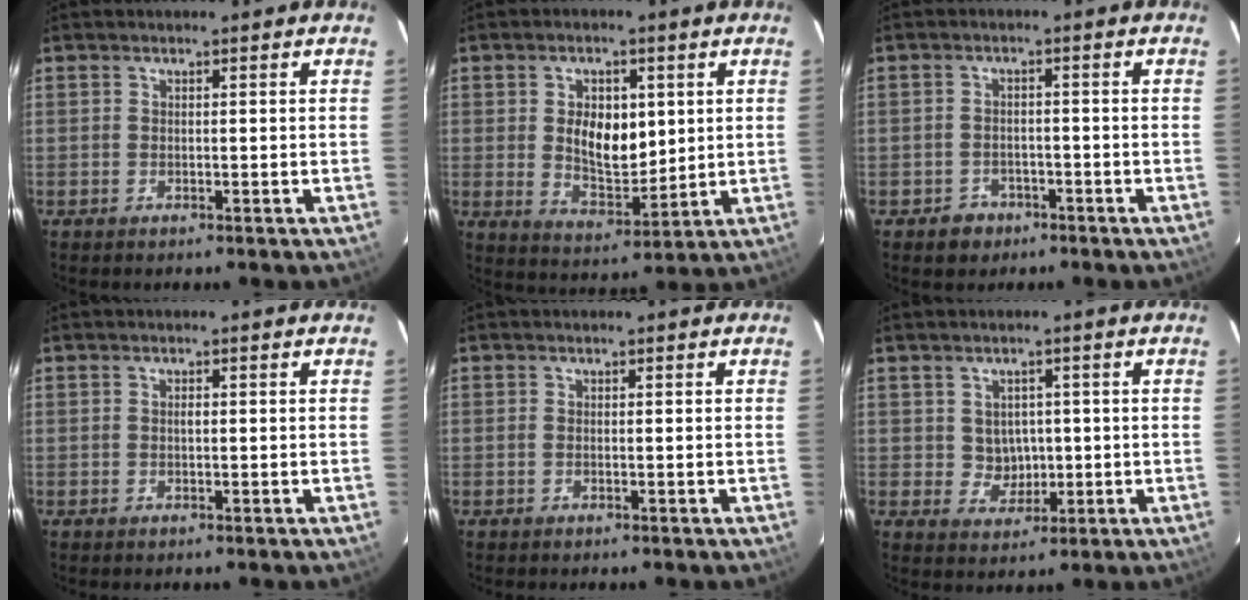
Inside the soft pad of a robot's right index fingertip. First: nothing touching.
{"total": 9.4, "force": [1.7, 5.4, 7.4], "torque": [-0.127, -0.002, 0.040]}
{"total": 3.9, "force": [-2.3, 3.1, 0.4], "torque": [-0.021, 0.012, -0.028]}
{"total": 0.6, "force": [0.1, 0.3, 0.6], "torque": [-0.008, 0.003, 0.002]}
{"total": 0.0}
{"total": 4.1, "force": [0.4, 3.9, 1.1], "torque": [-0.022, 0.010, 0.016]}